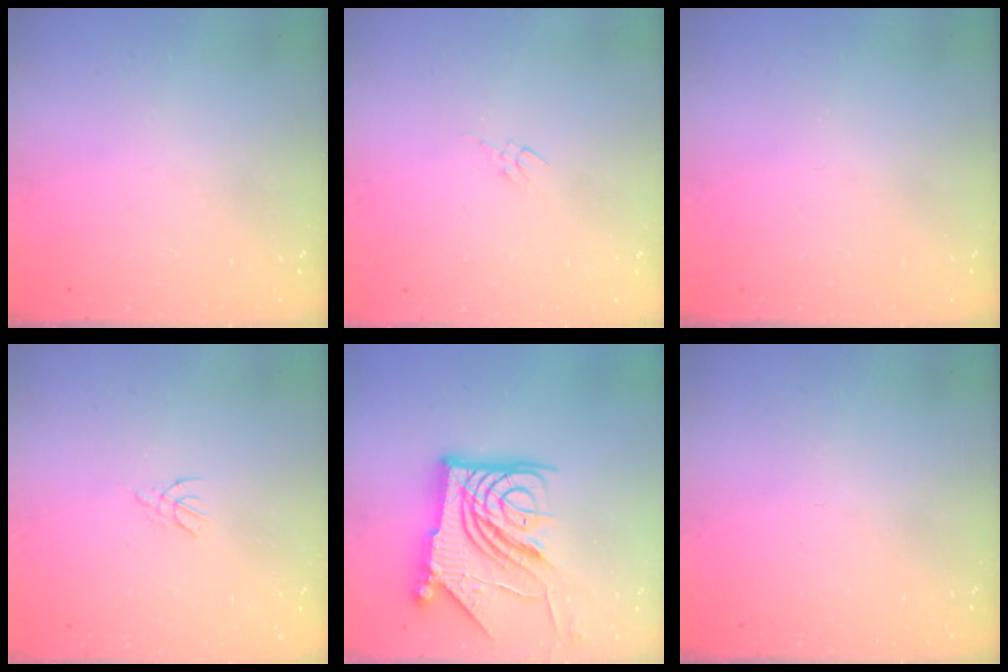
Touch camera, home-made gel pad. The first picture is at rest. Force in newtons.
{"total": 2.7, "press": 2.7, "slide": 0.5}
{"total": 0.0}
{"total": 1.8, "press": 1.7, "slide": 0.5}
{"total": 21.3, "press": 21.2, "slide": 2.4}
{"total": 0.0}